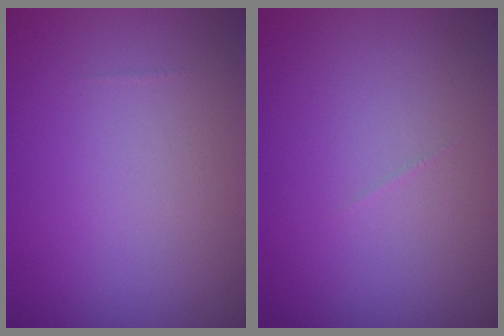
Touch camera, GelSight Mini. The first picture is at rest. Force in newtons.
{"total": 0.0}